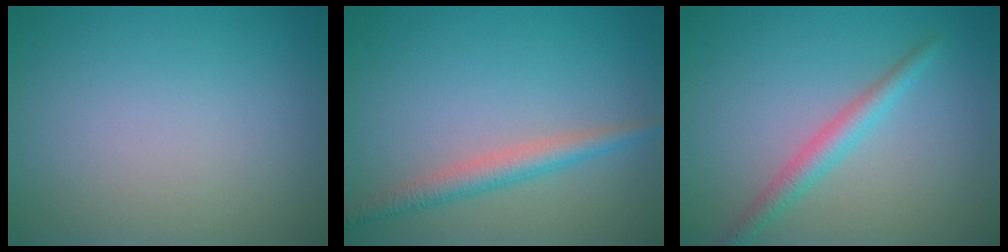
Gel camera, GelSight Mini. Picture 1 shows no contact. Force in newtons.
{"total": 2.6, "press": 2.6, "slide": 0.0}
{"total": 2.5, "press": 2.5, "slide": 0.0}